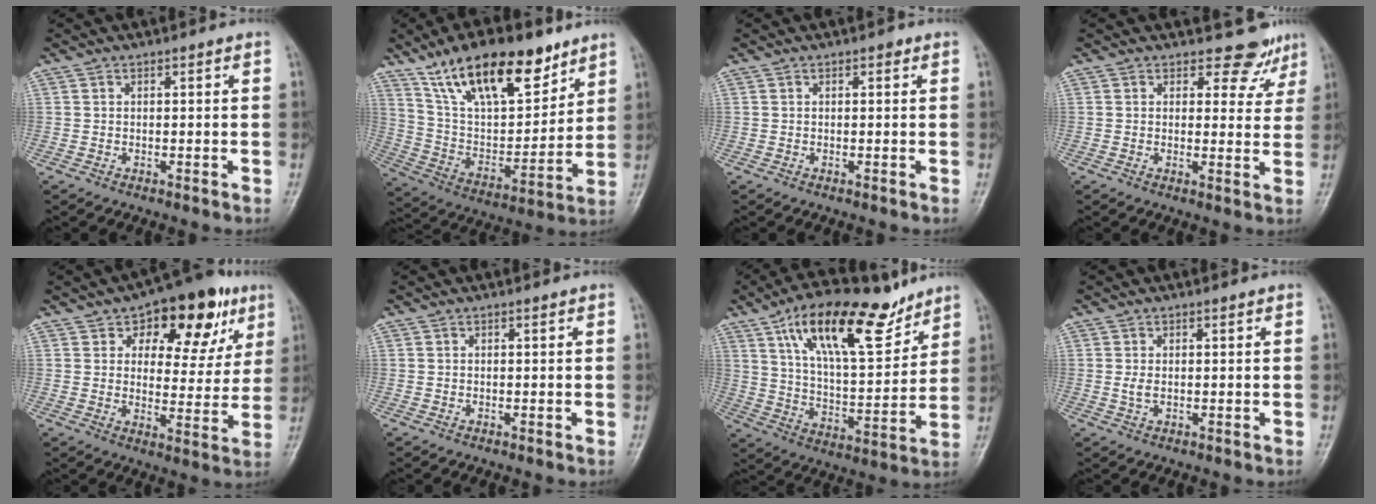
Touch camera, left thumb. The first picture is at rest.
{"total": 22.1, "force": [14.4, 9.4, 13.9], "torque": [-0.194, -0.049, 0.260]}
{"total": 0.7, "force": [0.3, 0.4, 0.4], "torque": [-0.002, 0.000, 0.001]}
{"total": 5.7, "force": [4.8, 3.2, 0.5], "torque": [0.025, -0.034, 0.044]}
{"total": 16.9, "force": [8.3, 9.4, 11.4], "torque": [-0.095, -0.014, 0.115]}
{"total": 0.0}
{"total": 19.8, "force": [12.4, 7.5, 13.5], "torque": [-0.192, -0.054, 0.218]}
{"total": 1.9, "force": [0.4, 1.0, 1.6], "torque": [-0.033, 0.000, 0.010]}